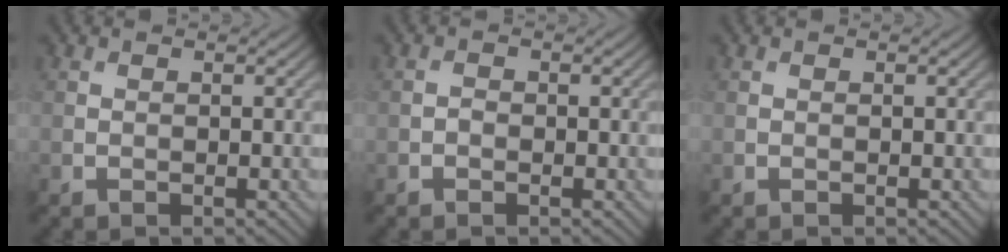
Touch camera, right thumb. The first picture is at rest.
{"total": 0.7, "force": [-0.4, 0.5, 0.3], "torque": [-0.006, 0.000, -0.009]}
{"total": 0.0}